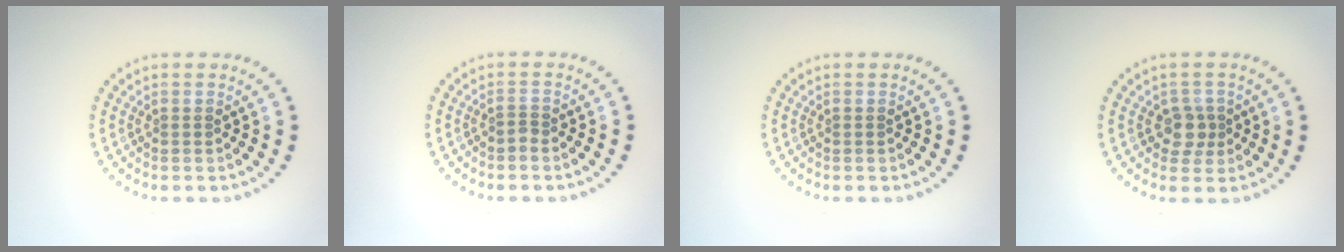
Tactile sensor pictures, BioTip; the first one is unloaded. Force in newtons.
{"total": 0.6, "press": 0.3, "slide": 0.5}
{"total": 0.0}
{"total": 1.9, "press": 1.7, "slide": 0.9}